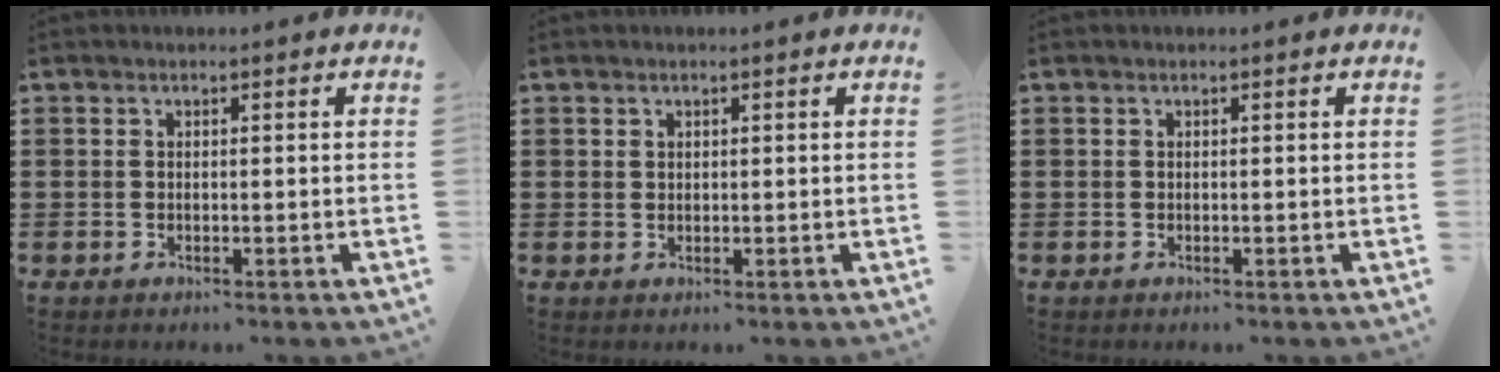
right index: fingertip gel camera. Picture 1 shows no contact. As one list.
[{"total": 0.8, "force": [0.5, 0.6, 0.1], "torque": [-0.005, 0.001, 0.010]}, {"total": 0.0}]